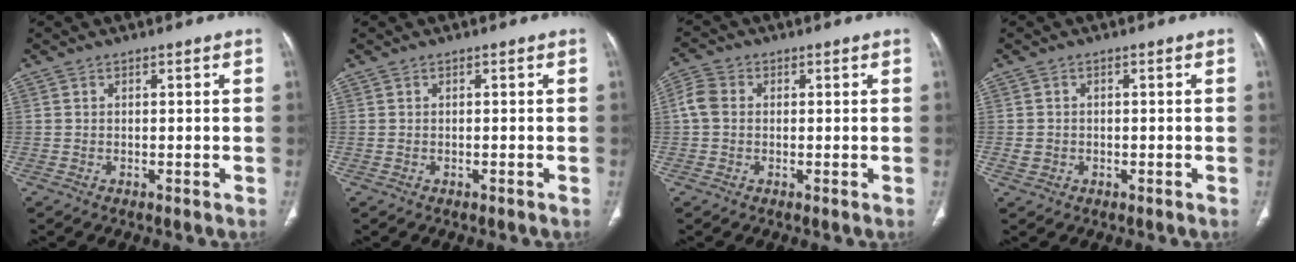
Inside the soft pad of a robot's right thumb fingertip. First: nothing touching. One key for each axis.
{"total": 0.0}
{"total": 4.0, "fx": 0.2, "fy": 3.2, "fz": 2.3, "tx": -0.052, "ty": 0.013, "tz": -0.003}
{"total": 1.9, "fx": -0.5, "fy": 1.7, "fz": 0.8, "tx": -0.012, "ty": 0.006, "tz": -0.003}